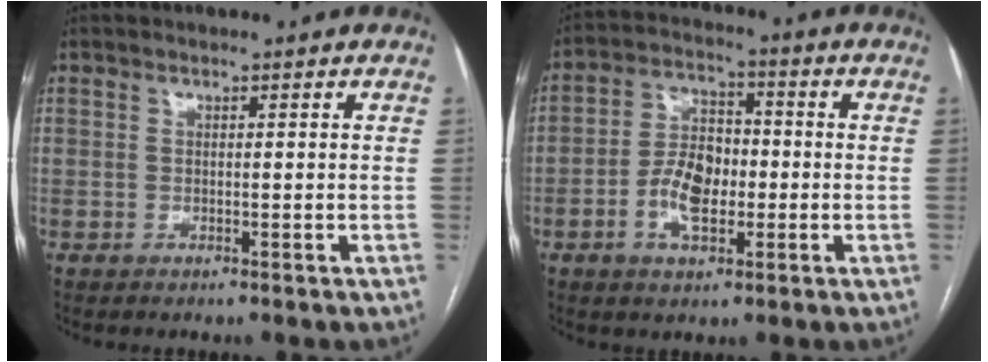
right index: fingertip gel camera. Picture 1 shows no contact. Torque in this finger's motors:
{"motor_torque": [0.07, 0.06, 0.11, 0.01]}